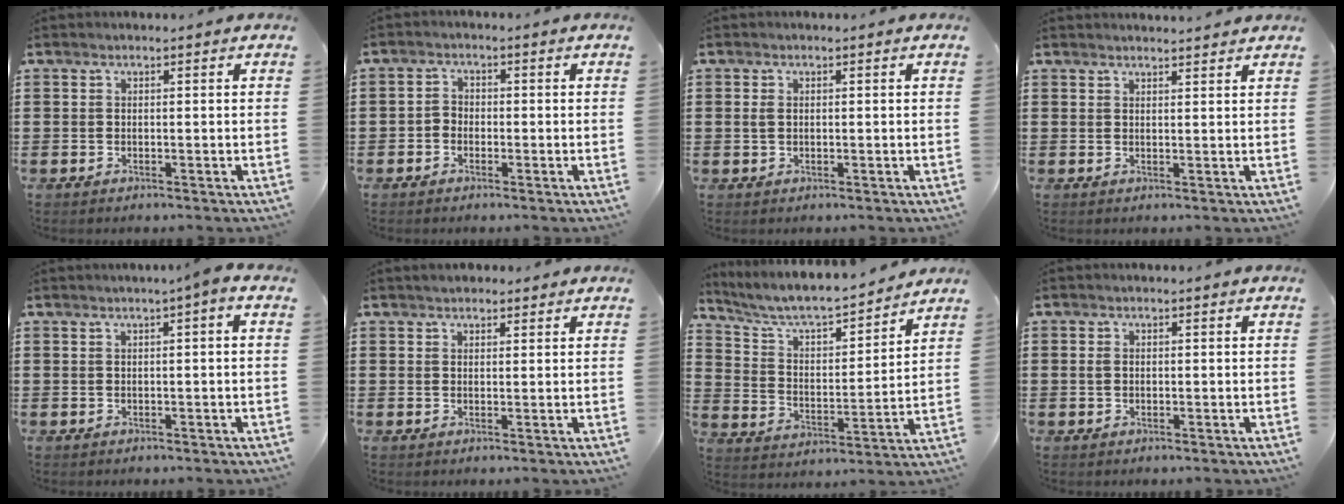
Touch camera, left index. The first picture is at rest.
{"total": 1.8, "force": [-1.2, 1.3, 0.4], "torque": [-0.012, 0.006, -0.028]}
{"total": 1.3, "force": [0.1, 0.8, 1.0], "torque": [-0.030, 0.001, -0.002]}
{"total": 1.6, "force": [1.6, 0.0, 0.1], "torque": [-0.005, 0.001, 0.032]}
{"total": 1.2, "force": [-0.1, 0.0, 1.2], "torque": [-0.019, -0.004, -0.002]}
{"total": 1.6, "force": [1.4, 0.6, 0.2], "torque": [-0.007, 0.006, 0.028]}
{"total": 6.2, "force": [5.5, 1.0, 2.6], "torque": [-0.075, -0.038, 0.086]}
{"total": 1.2, "force": [0.0, 0.8, 0.9], "torque": [-0.029, 0.002, -0.003]}